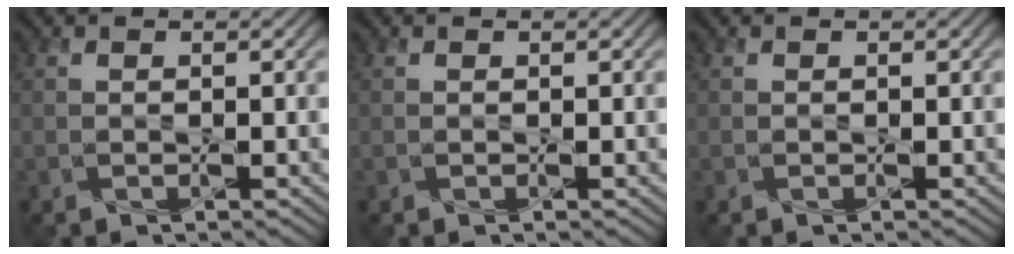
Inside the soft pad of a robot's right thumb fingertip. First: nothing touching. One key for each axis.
{"total": 0.0}
{"total": 0.0}